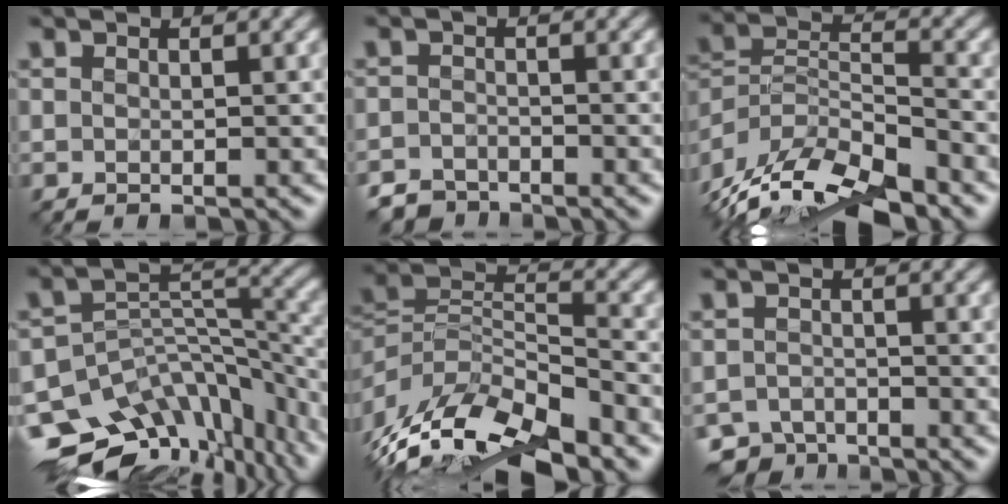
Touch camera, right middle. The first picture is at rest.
{"total": 2.2, "force": [-2.0, 0.7, -0.1], "torque": [0.004, 0.005, -0.045]}
{"total": 12.5, "force": [-9.7, 5.0, 6.2], "torque": [-0.115, 0.009, -0.157]}
{"total": 11.8, "force": [-7.6, 6.6, 6.3], "torque": [-0.113, 0.007, -0.096]}
{"total": 11.3, "force": [-6.9, 5.1, 7.3], "torque": [-0.148, 0.010, -0.120]}
{"total": 2.6, "force": [-2.3, 1.1, 0.0], "torque": [0.009, 0.003, -0.047]}